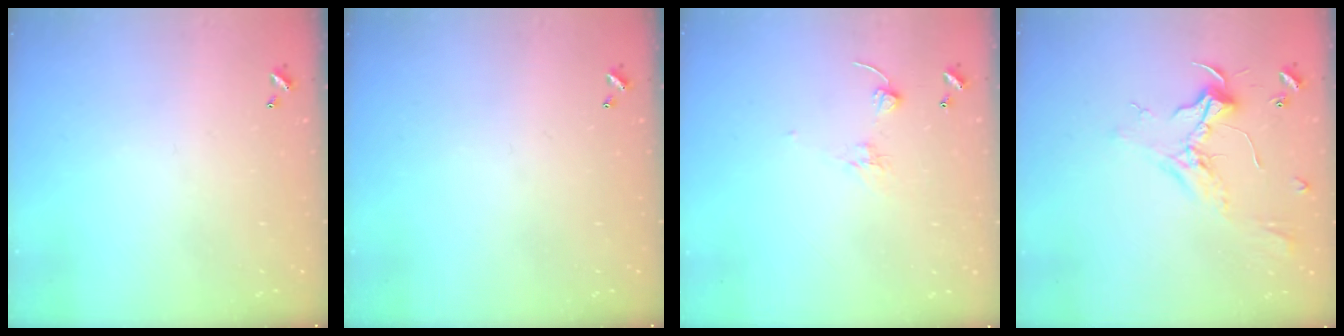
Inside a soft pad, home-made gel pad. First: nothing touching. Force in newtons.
{"total": 0.0}
{"total": 1.7, "press": 1.5, "slide": 0.7}
{"total": 2.4, "press": 2.3, "slide": 0.8}